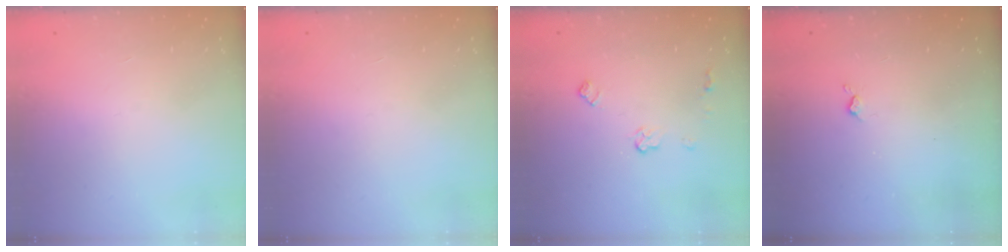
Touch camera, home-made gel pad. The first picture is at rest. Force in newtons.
{"total": 0.0}
{"total": 5.5, "press": 5.4, "slide": 0.7}
{"total": 2.2, "press": 2.1, "slide": 0.5}